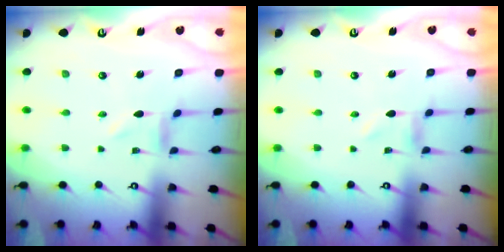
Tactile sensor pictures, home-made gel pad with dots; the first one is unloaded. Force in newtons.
{"total": 0.0}